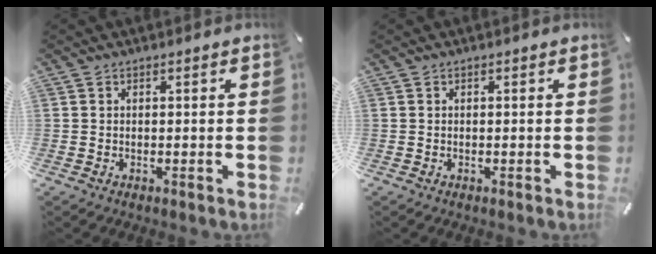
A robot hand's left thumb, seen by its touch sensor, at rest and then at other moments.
{"total": 0.0}